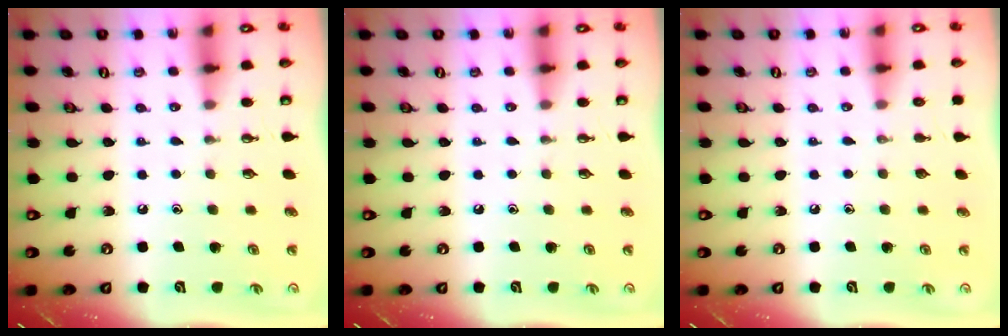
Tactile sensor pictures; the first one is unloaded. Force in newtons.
{"total": 0.0}
{"total": 0.0}